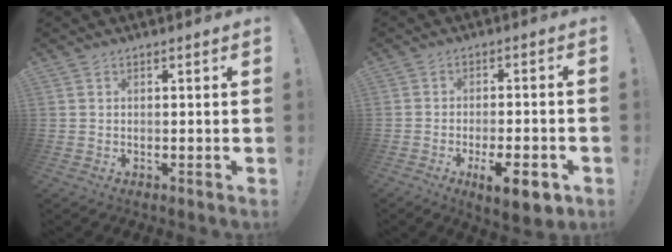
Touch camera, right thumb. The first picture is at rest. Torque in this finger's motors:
{"motor_torque": [1.11, 1.24, -0.09, -0.01, 0.27]}